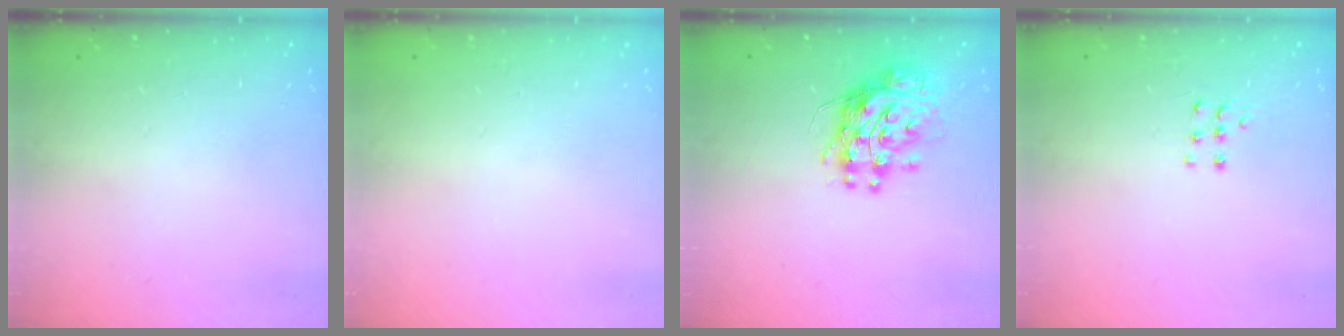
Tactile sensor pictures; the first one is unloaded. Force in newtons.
{"total": 0.0}
{"total": 11.5, "press": 11.4, "slide": 1.3}
{"total": 3.3, "press": 3.3, "slide": 0.5}